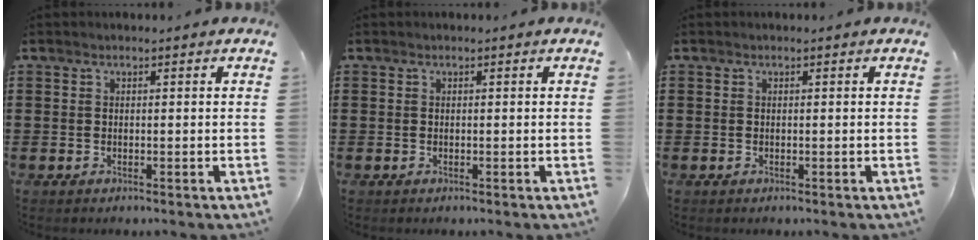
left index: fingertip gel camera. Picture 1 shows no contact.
{"total": 0.0}
{"total": 0.0}